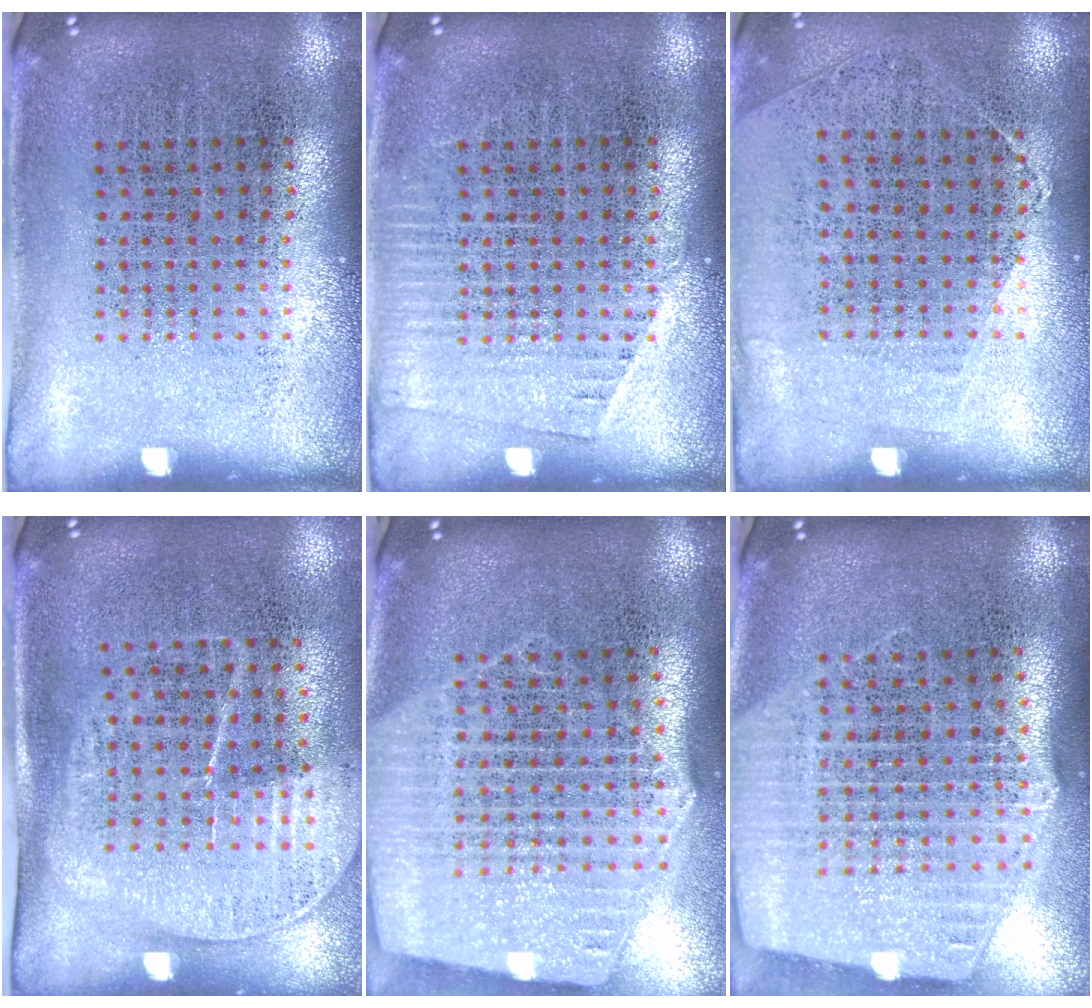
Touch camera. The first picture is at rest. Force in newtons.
{"total": 1.2, "press": 1.2, "slide": 0.1}
{"total": 1.2, "press": 0.9, "slide": 0.7}
{"total": 1.7, "press": 1.4, "slide": 0.9}
{"total": 2.7, "press": 2.3, "slide": 1.4}
{"total": 2.6, "press": 2.3, "slide": 1.3}